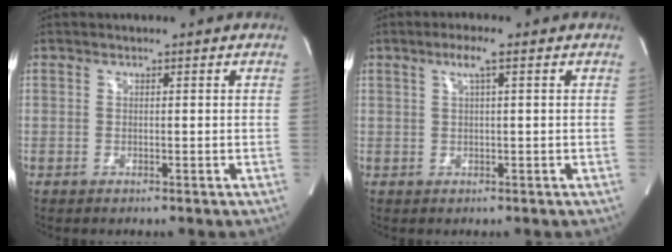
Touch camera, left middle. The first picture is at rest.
{"total": 2.7, "force": [1.3, -0.1, 2.4], "torque": [-0.051, 0.006, 0.024]}